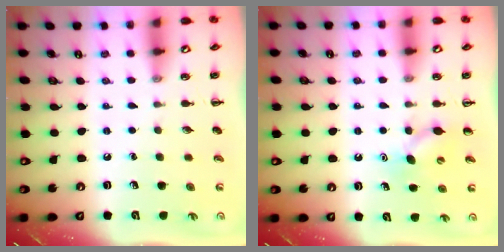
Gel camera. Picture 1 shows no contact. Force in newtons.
{"total": 6.3, "press": 6.1, "slide": 1.6}